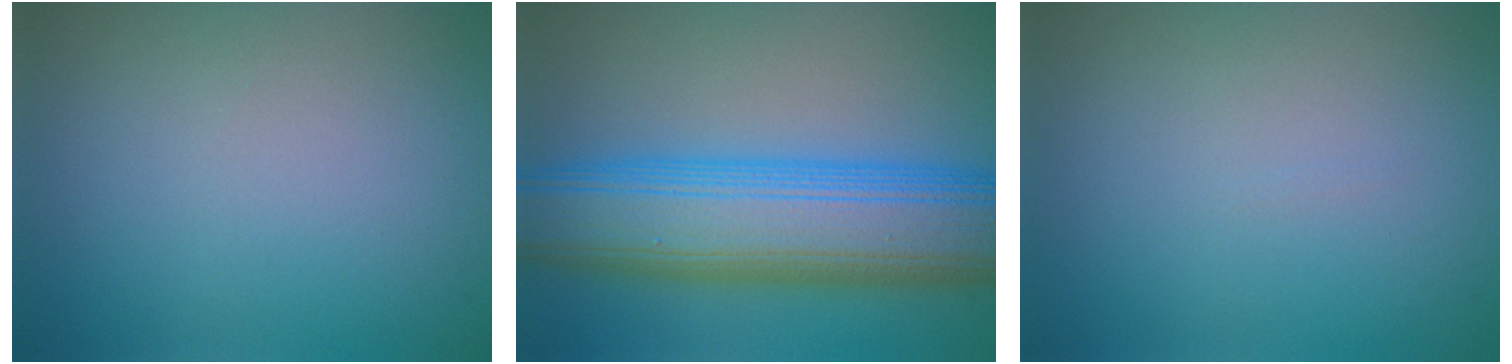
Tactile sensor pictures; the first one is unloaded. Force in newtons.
{"total": 11.7, "press": 11.7, "slide": 0.0}
{"total": 0.0}